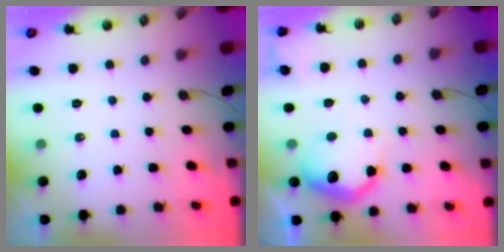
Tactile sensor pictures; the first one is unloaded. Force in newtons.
{"total": 15.2, "press": 15.2, "slide": 1.0}